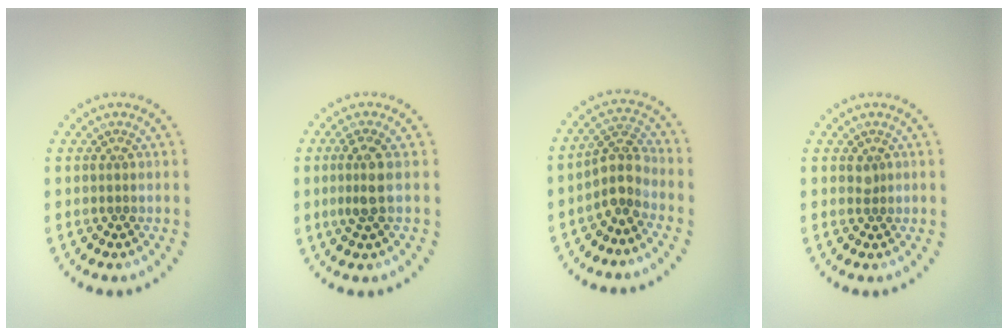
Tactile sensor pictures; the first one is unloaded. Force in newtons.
{"total": 2.4, "press": 2.1, "slide": 1.2}
{"total": 2.9, "press": 2.3, "slide": 1.8}
{"total": 0.7, "press": 0.5, "slide": 0.5}